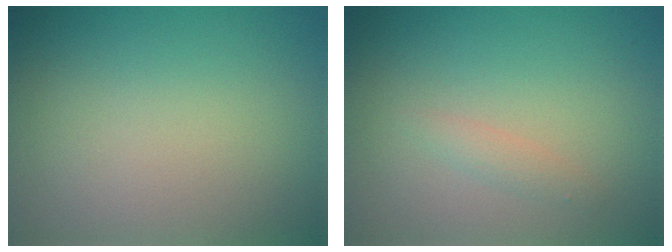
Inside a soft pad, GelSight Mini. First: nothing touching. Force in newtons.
{"total": 1.1, "press": 1.1, "slide": 0.0}